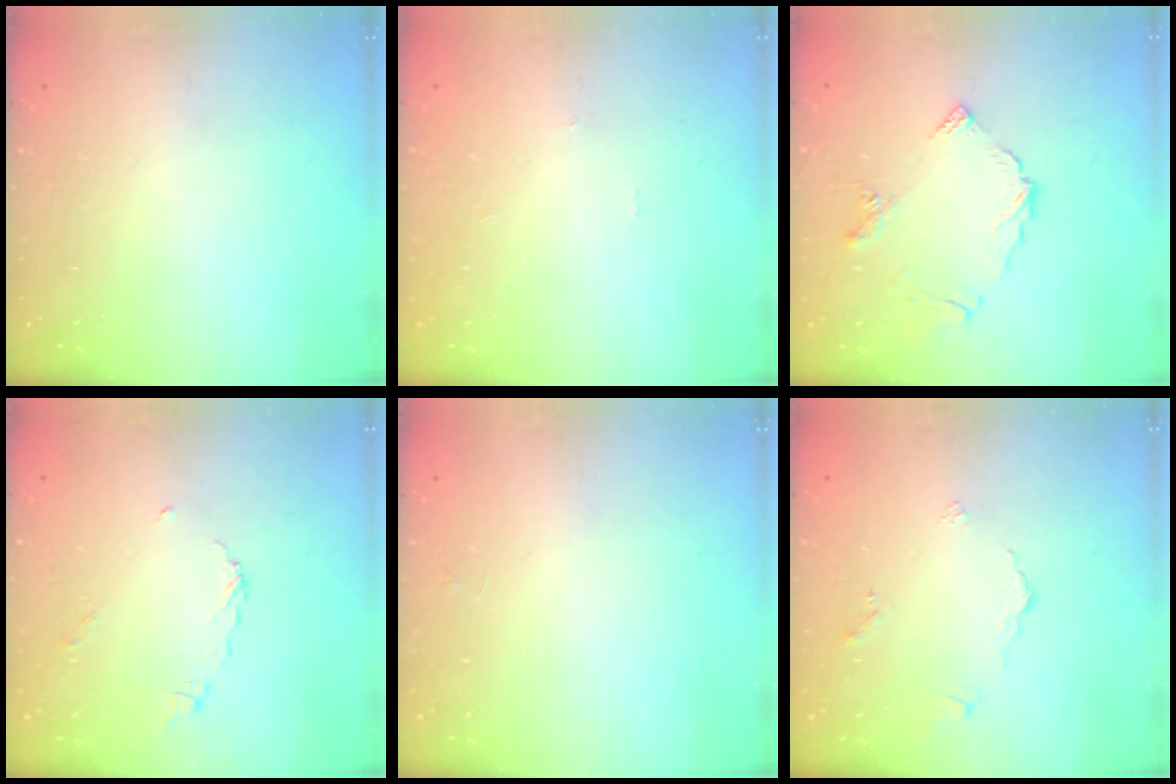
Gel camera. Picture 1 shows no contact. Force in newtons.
{"total": 0.0}
{"total": 8.0, "press": 8.0, "slide": 0.5}
{"total": 6.5, "press": 6.5, "slide": 0.7}
{"total": 2.3, "press": 2.3, "slide": 0.2}
{"total": 2.7, "press": 2.6, "slide": 0.6}